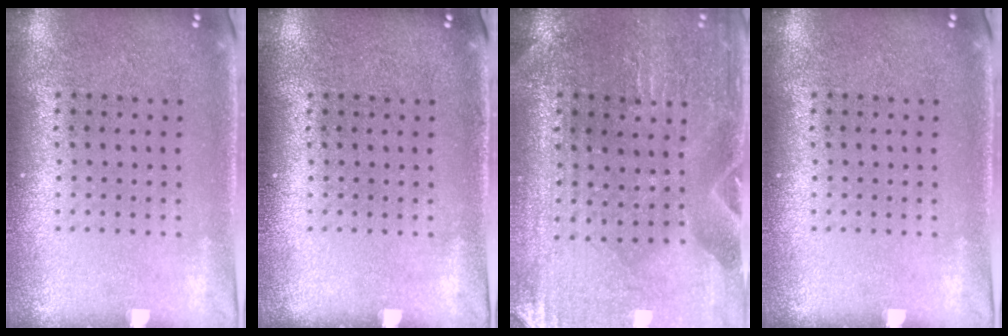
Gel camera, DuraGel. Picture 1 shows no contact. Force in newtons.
{"total": 0.0}
{"total": 0.8, "press": 0.8, "slide": 0.2}
{"total": 0.0}